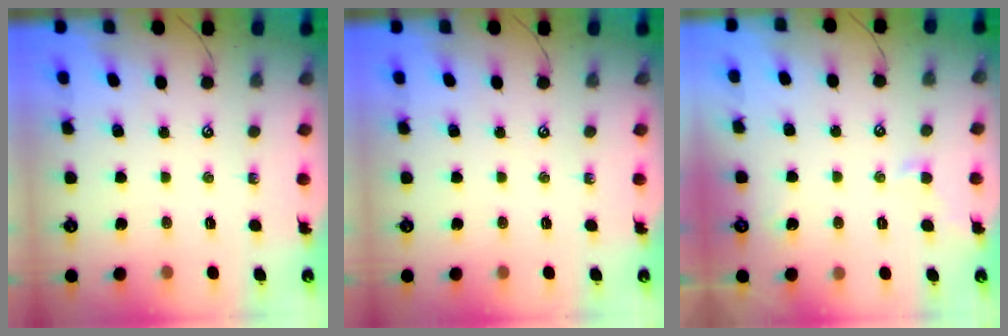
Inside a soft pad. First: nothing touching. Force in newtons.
{"total": 0.0}
{"total": 0.5, "press": 0.2, "slide": 0.5}